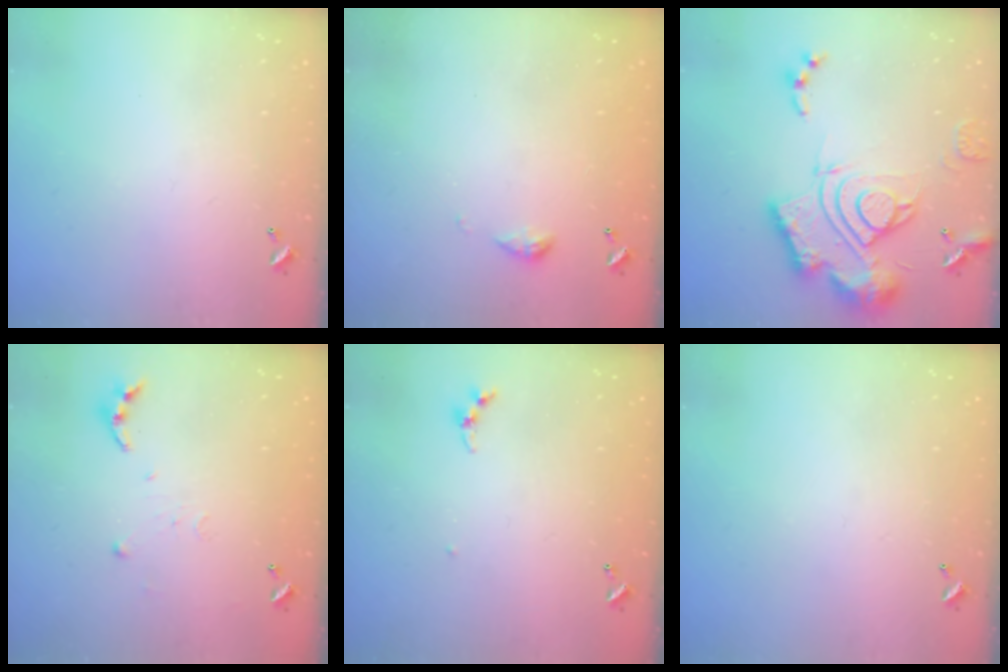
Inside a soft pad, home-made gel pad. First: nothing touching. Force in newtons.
{"total": 4.0, "press": 4.0, "slide": 0.6}
{"total": 23.3, "press": 23.1, "slide": 2.3}
{"total": 4.9, "press": 4.8, "slide": 0.5}
{"total": 3.8, "press": 3.8, "slide": 0.3}
{"total": 0.0}